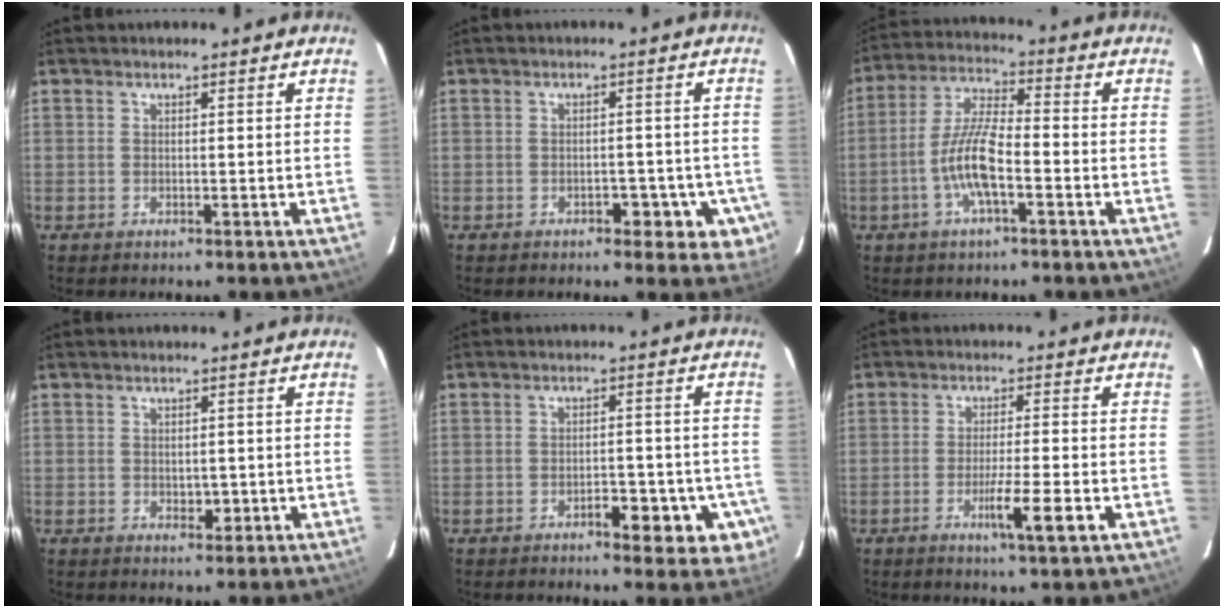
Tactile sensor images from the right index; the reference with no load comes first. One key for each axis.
{"total": 6.3, "fx": -3.3, "fy": 3.3, "fz": 4.2, "tx": -0.030, "ty": 0.009, "tz": -0.040}
{"total": 9.1, "fx": -2.9, "fy": 2.0, "fz": 8.4, "tx": -0.174, "ty": 0.010, "tz": -0.058}
{"total": 1.7, "fx": -0.3, "fy": 1.2, "fz": 1.2, "tx": -0.015, "ty": 0.000, "tz": 0.002}
{"total": 8.0, "fx": -4.2, "fy": 2.9, "fz": 6.2, "tx": -0.059, "ty": 0.009, "tz": -0.052}
{"total": 6.1, "fx": -2.5, "fy": -0.3, "fz": 5.6, "tx": -0.093, "ty": -0.012, "tz": -0.039}